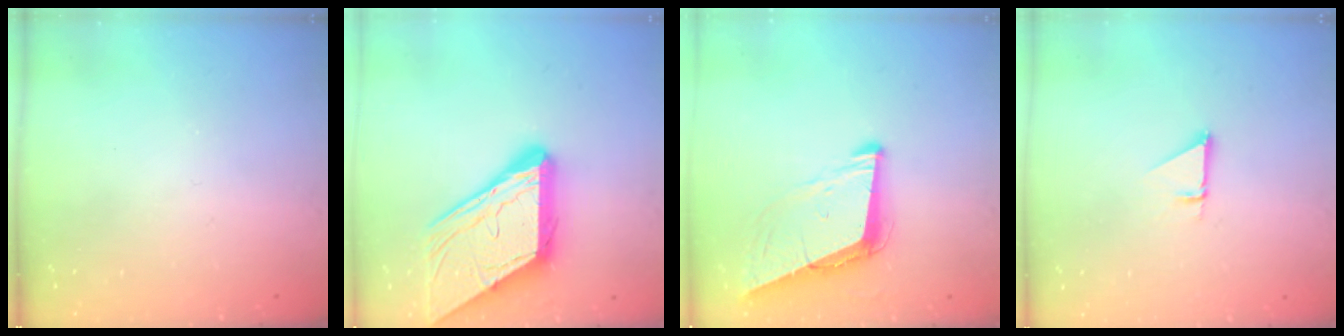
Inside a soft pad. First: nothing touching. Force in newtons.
{"total": 16.3, "press": 16.2, "slide": 1.9}
{"total": 9.1, "press": 8.4, "slide": 3.5}
{"total": 1.0, "press": 1.0, "slide": 0.1}